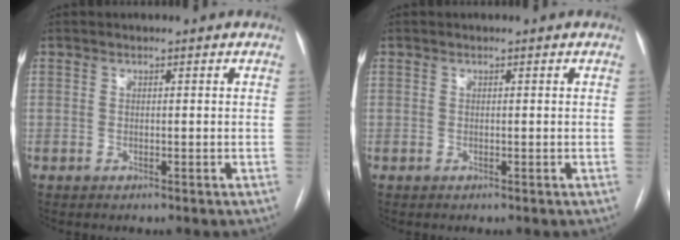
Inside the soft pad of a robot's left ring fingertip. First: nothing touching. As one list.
[{"total": 0.0}]